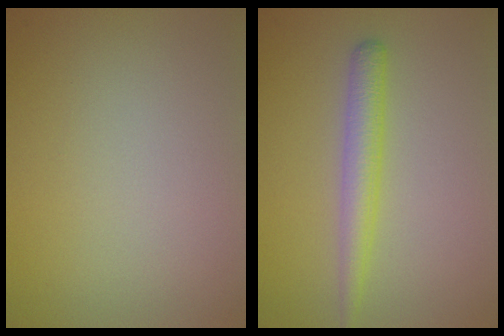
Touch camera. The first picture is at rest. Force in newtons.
{"total": 2.6, "press": 2.6, "slide": 0.1}